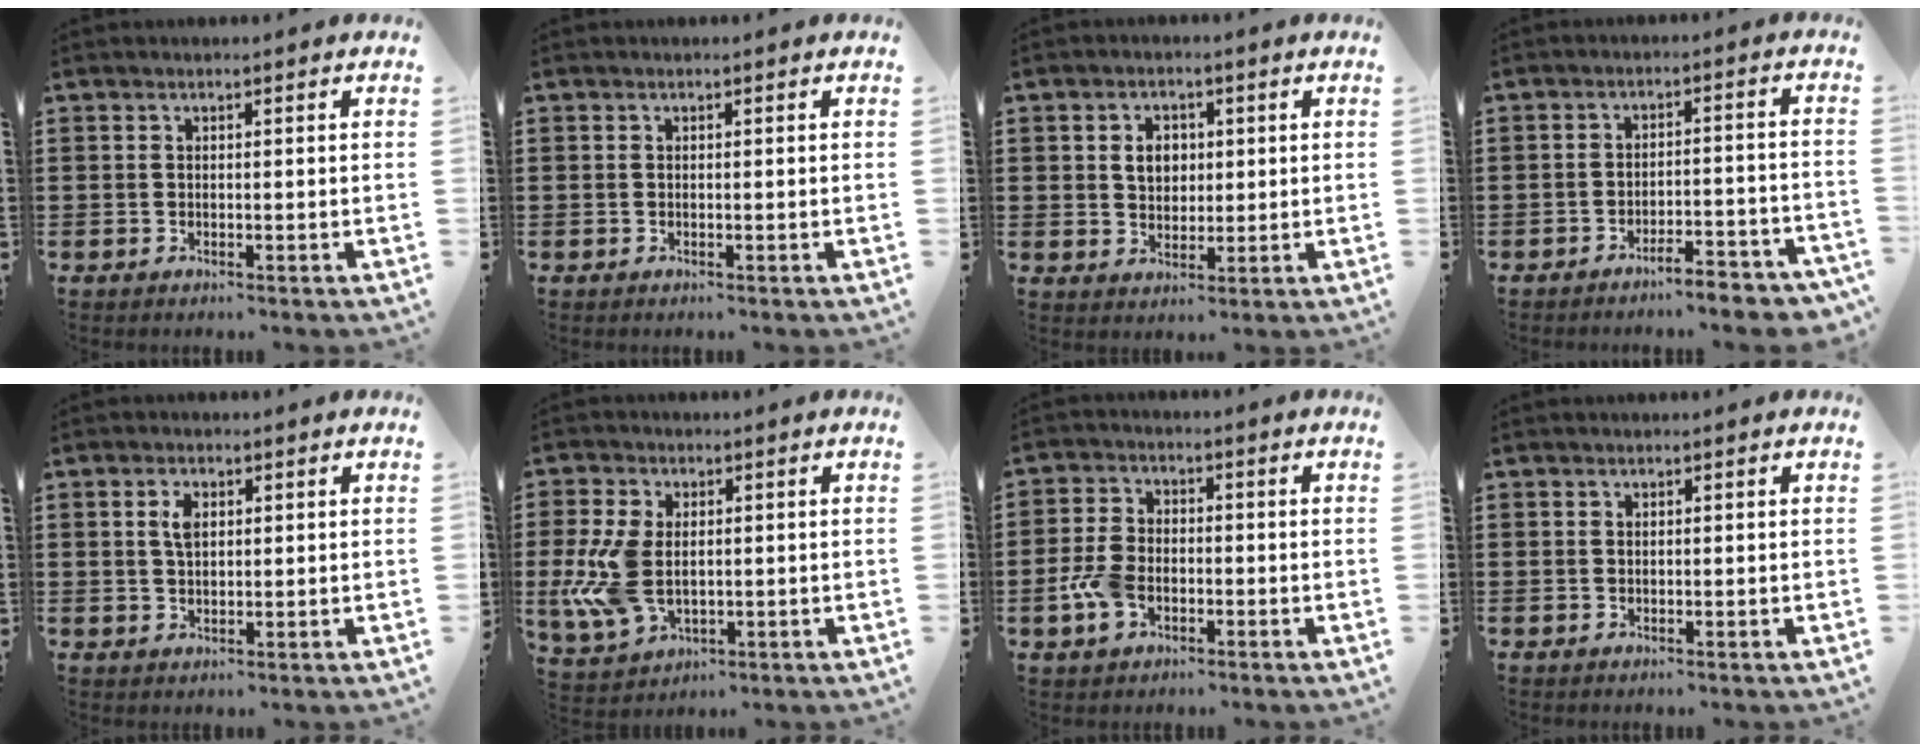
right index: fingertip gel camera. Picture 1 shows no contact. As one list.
[{"total": 0.0}, {"total": 3.7, "force": [0.7, 2.9, 2.2], "torque": [-0.052, 0.013, 0.009]}, {"total": 4.7, "force": [-4.4, 0.2, 1.6], "torque": [-0.027, -0.004, -0.086]}, {"total": 2.9, "force": [0.9, 1.6, 2.3], "torque": [-0.050, 0.009, 0.014]}, {"total": 9.0, "force": [-0.5, 5.7, 7.0], "torque": [-0.173, -0.003, -0.010]}, {"total": 5.6, "force": [-2.1, 3.4, 3.9], "torque": [-0.101, 0.002, -0.045]}, {"total": 0.0}]